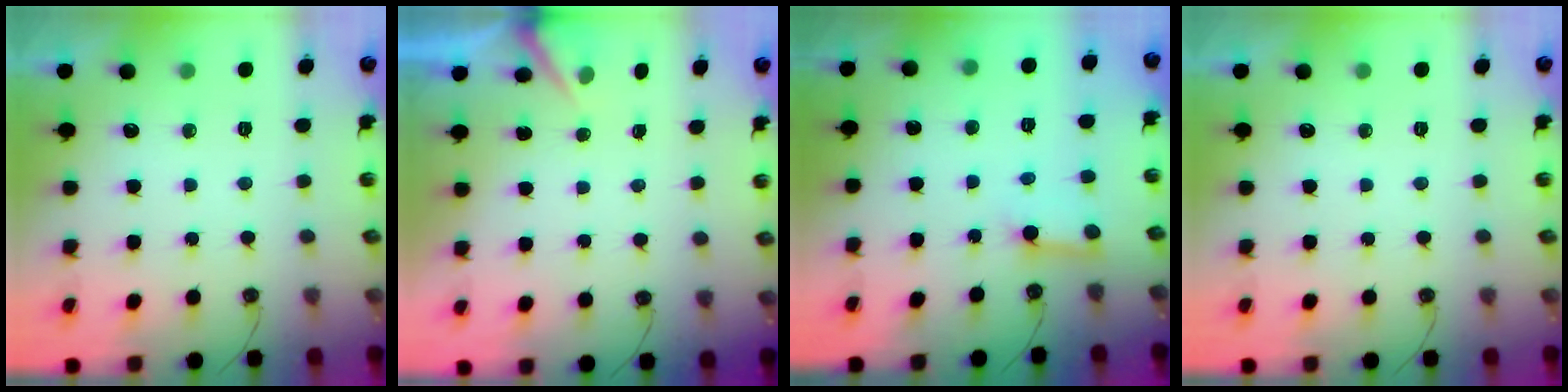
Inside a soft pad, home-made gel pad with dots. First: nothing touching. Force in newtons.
{"total": 2.9, "press": 2.9, "slide": 0.2}
{"total": 4.0, "press": 3.9, "slide": 0.4}
{"total": 0.0}